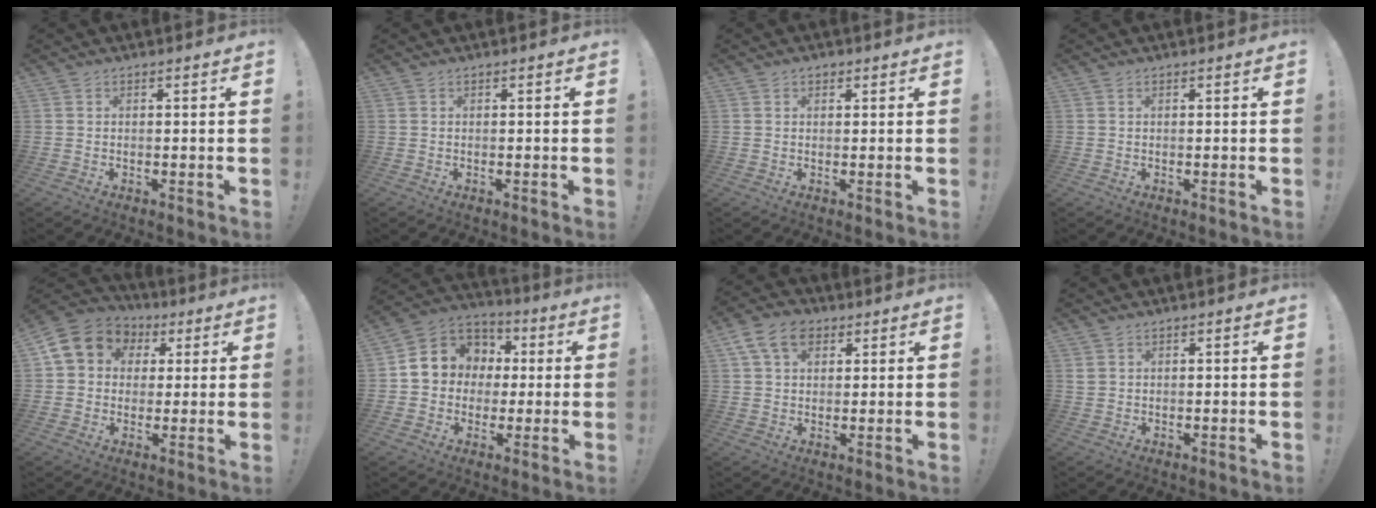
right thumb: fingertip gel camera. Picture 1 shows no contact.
{"total": 0.0}
{"total": 1.0, "force": [0.6, 0.8, 0.3], "torque": [-0.006, 0.001, 0.011]}
{"total": 0.0}
{"total": 11.6, "force": [3.4, 9.9, 5.0], "torque": [-0.067, -0.009, 0.071]}
{"total": 11.2, "force": [1.4, 10.4, 3.9], "torque": [-0.043, -0.003, 0.037]}
{"total": 10.0, "force": [4.3, 6.9, 5.8], "torque": [-0.097, -0.001, 0.085]}
{"total": 1.2, "force": [0.7, 0.9, 0.6], "torque": [-0.011, 0.004, 0.014]}